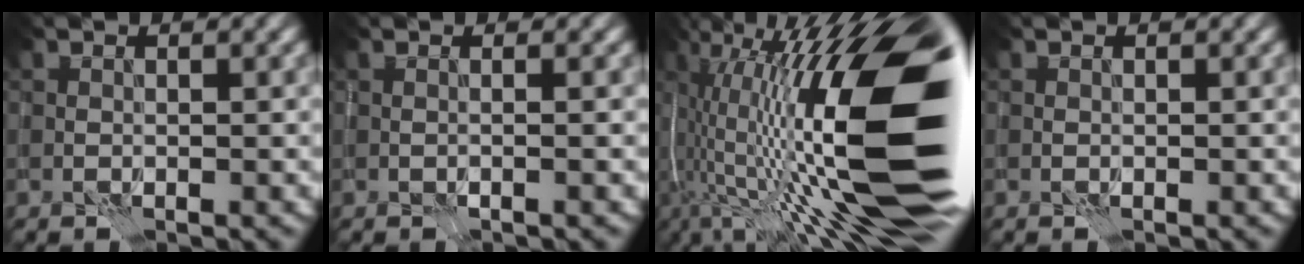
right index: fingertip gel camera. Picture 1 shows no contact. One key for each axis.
{"total": 0.9, "fx": 0.1, "fy": 0.2, "fz": 0.9, "tx": -0.014, "ty": -0.004, "tz": -0.009}
{"total": 20.5, "fx": -1.5, "fy": 5.7, "fz": 19.6, "tx": -0.322, "ty": 0.036, "tz": -0.039}
{"total": 0.0}